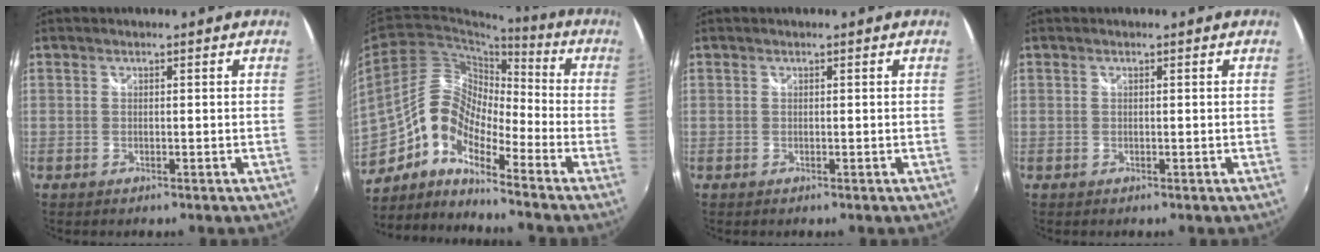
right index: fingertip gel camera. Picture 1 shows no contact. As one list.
[{"total": 11.6, "force": [-6.5, 5.5, 7.9], "torque": [-0.144, 0.020, -0.139]}, {"total": 0.0}, {"total": 0.0}]